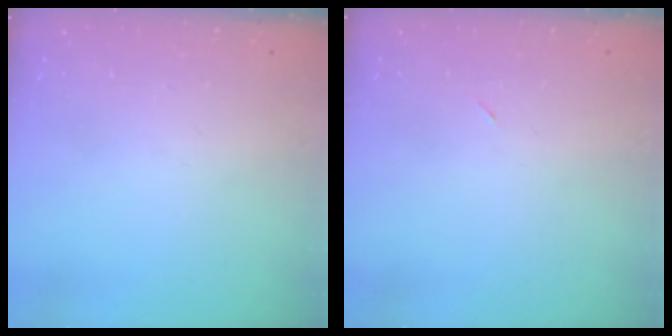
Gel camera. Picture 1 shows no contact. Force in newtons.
{"total": 2.3, "press": 1.9, "slide": 1.2}